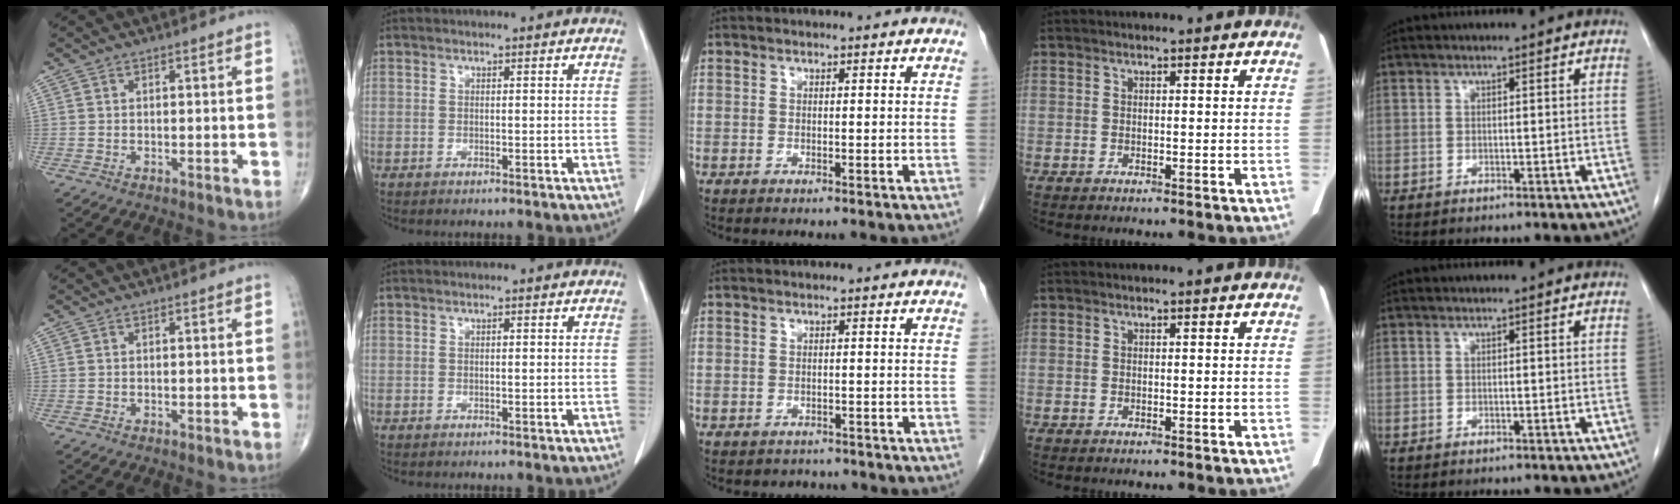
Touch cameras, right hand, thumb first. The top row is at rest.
{"middle": {"total": 2.1, "force": [-1.7, 1.0, -0.3], "torque": [-0.002, 0.000, -0.029]}}